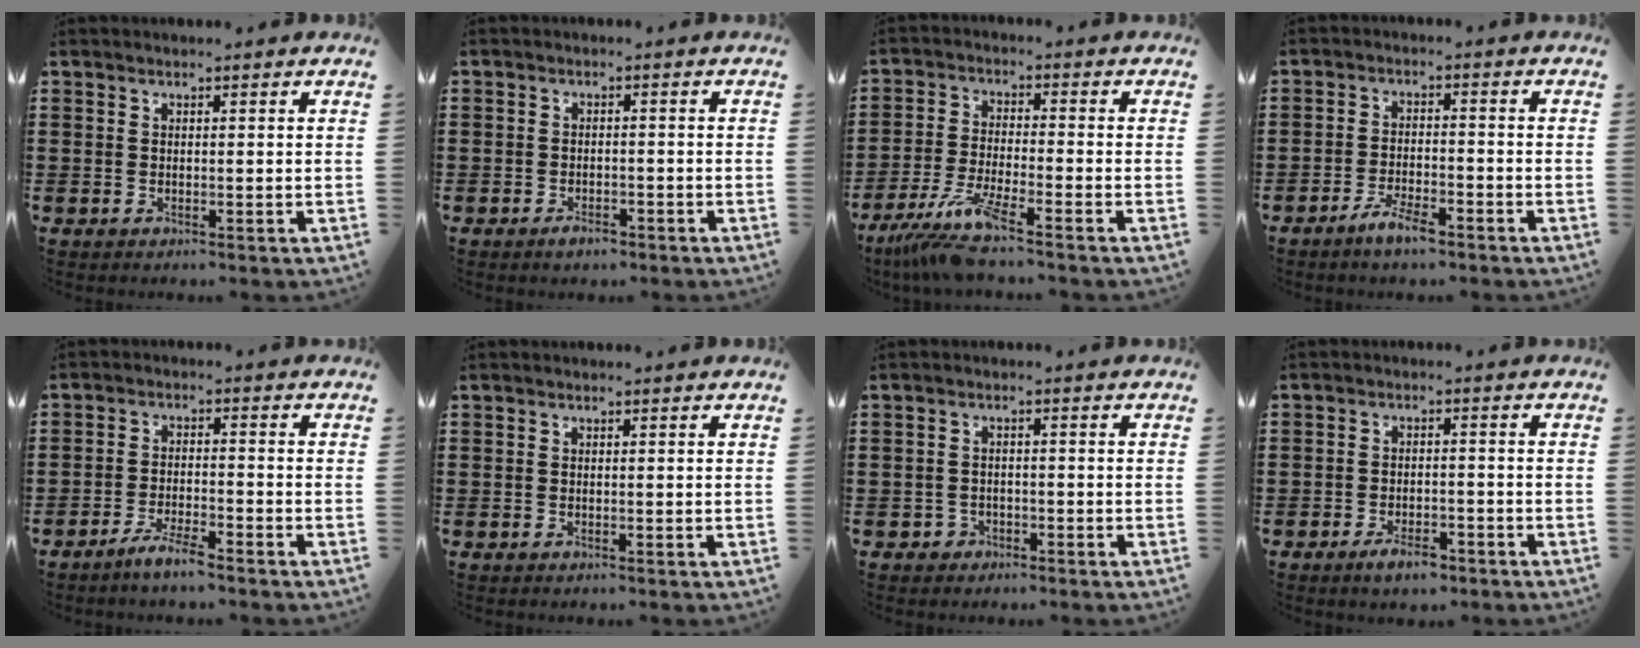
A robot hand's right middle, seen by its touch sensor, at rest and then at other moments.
{"total": 2.1, "force": [-1.8, 1.0, 0.5], "torque": [-0.011, 0.002, -0.035]}
{"total": 7.5, "force": [-5.8, 0.1, 4.7], "torque": [-0.115, -0.025, -0.115]}
{"total": 4.2, "force": [-3.4, 0.9, 2.4], "torque": [-0.052, 0.003, -0.066]}
{"total": 4.0, "force": [-3.5, 0.3, 1.9], "torque": [-0.039, 0.001, -0.067]}
{"total": 0.0}
{"total": 1.8, "force": [-1.5, 1.0, 0.0], "torque": [-0.006, 0.002, -0.035]}
{"total": 3.6, "force": [-2.9, 1.4, 1.5], "torque": [-0.023, 0.010, -0.055]}